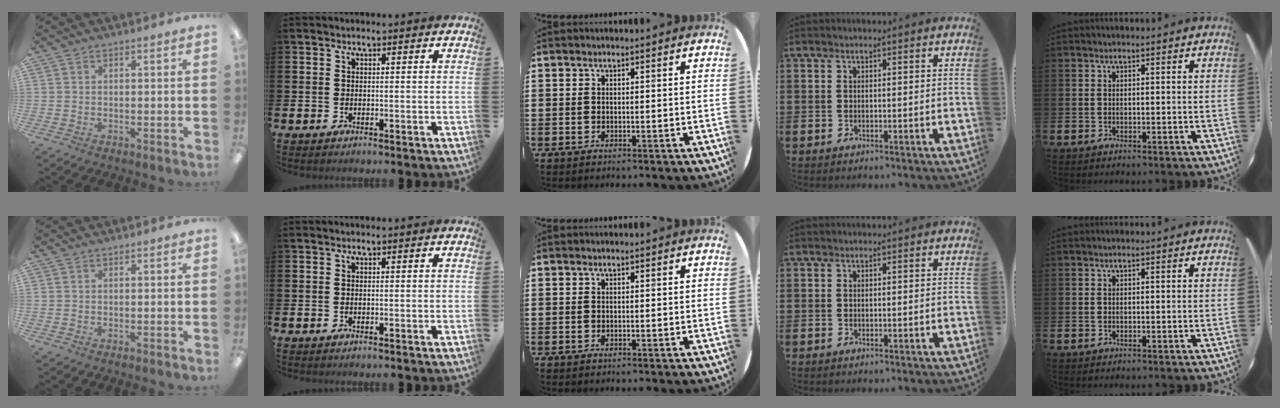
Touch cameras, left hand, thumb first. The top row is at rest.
{}